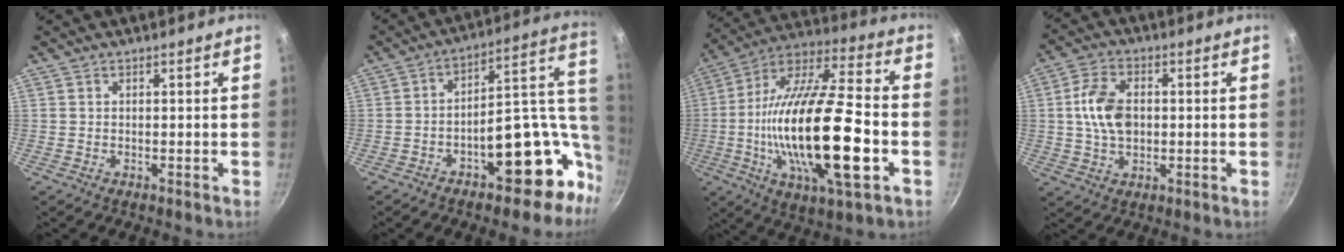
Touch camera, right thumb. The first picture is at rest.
{"total": 18.0, "force": [-6.1, 9.9, 13.7], "torque": [-0.096, 0.067, -0.079]}
{"total": 28.2, "force": [-5.2, 9.2, 26.2], "torque": [-0.470, 0.019, -0.094]}
{"total": 9.4, "force": [0.5, 6.2, 7.1], "torque": [-0.122, 0.012, 0.006]}